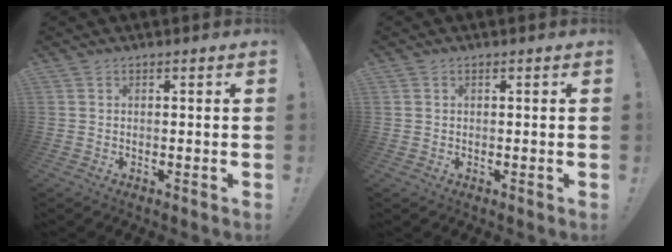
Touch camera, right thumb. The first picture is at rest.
{"total": 0.6, "force": [0.3, 0.5, 0.2], "torque": [-0.011, 0.004, 0.007]}